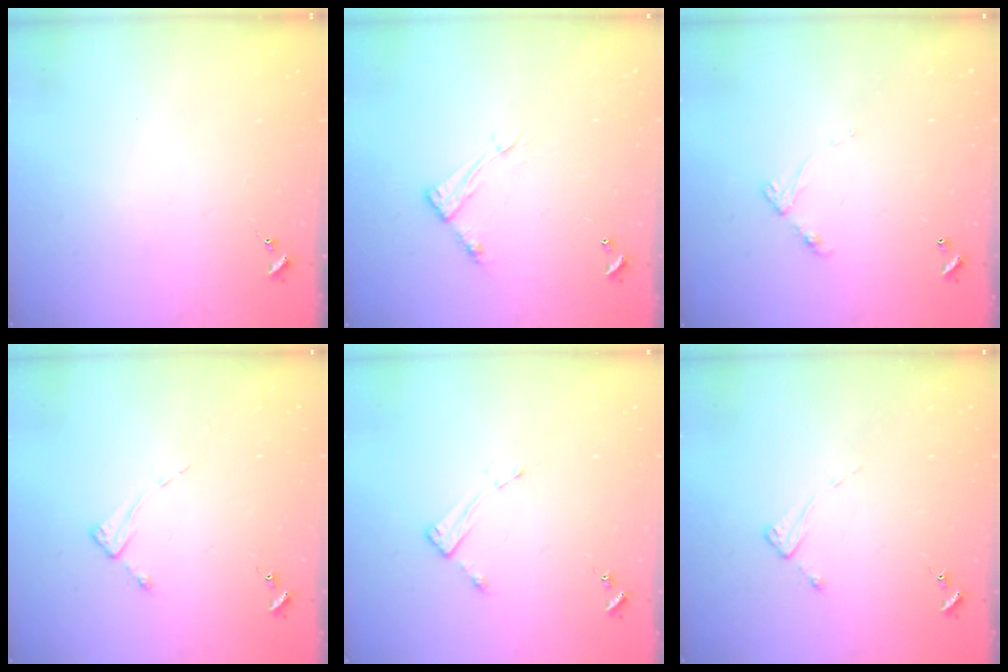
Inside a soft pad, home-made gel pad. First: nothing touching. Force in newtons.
{"total": 7.0, "press": 7.0, "slide": 0.3}
{"total": 5.8, "press": 5.8, "slide": 0.5}
{"total": 2.5, "press": 2.5, "slide": 0.3}
{"total": 2.8, "press": 2.7, "slide": 0.3}
{"total": 2.0, "press": 1.9, "slide": 0.4}